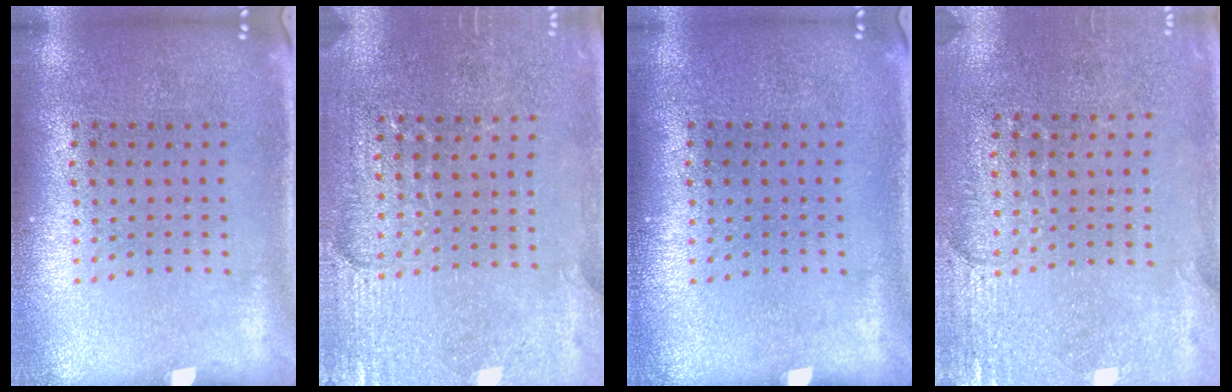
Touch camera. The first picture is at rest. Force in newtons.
{"total": 2.9, "press": 2.8, "slide": 0.6}
{"total": 0.0}
{"total": 2.8, "press": 2.5, "slide": 1.3}